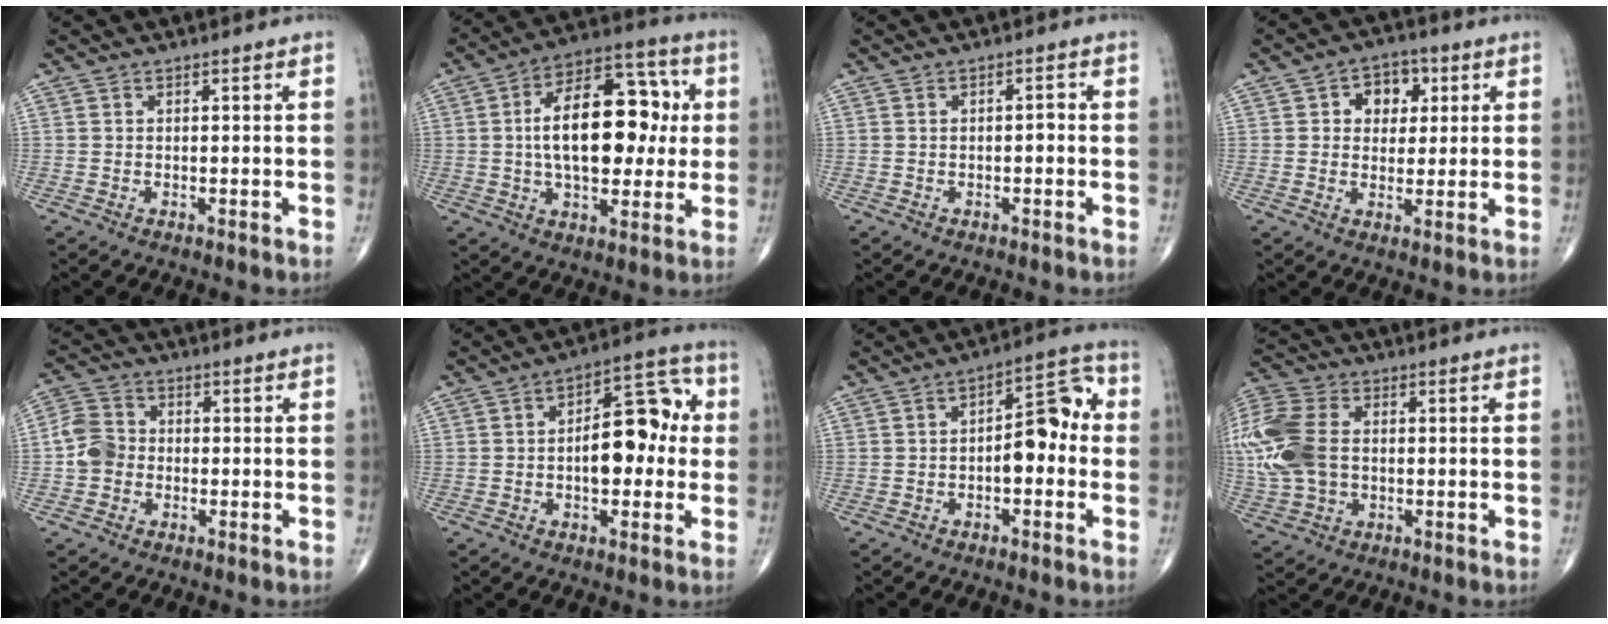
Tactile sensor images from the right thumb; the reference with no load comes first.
{"total": 20.0, "force": [1.6, 10.9, 16.7], "torque": [-0.235, 0.023, 0.021]}
{"total": 1.2, "force": [-0.3, 0.5, 1.0], "torque": [-0.012, 0.005, -0.006]}
{"total": 7.1, "force": [2.2, 5.3, 4.1], "torque": [-0.017, -0.001, 0.027]}
{"total": 5.8, "force": [-1.1, 4.9, 2.8], "torque": [-0.046, 0.017, -0.033]}
{"total": 12.9, "force": [0.0, 6.8, 11.0], "torque": [-0.135, 0.034, -0.006]}
{"total": 9.1, "force": [-0.8, 4.6, 7.9], "torque": [-0.088, 0.034, -0.020]}
{"total": 18.9, "force": [0.5, 13.1, 13.5], "torque": [-0.347, 0.011, 0.015]}